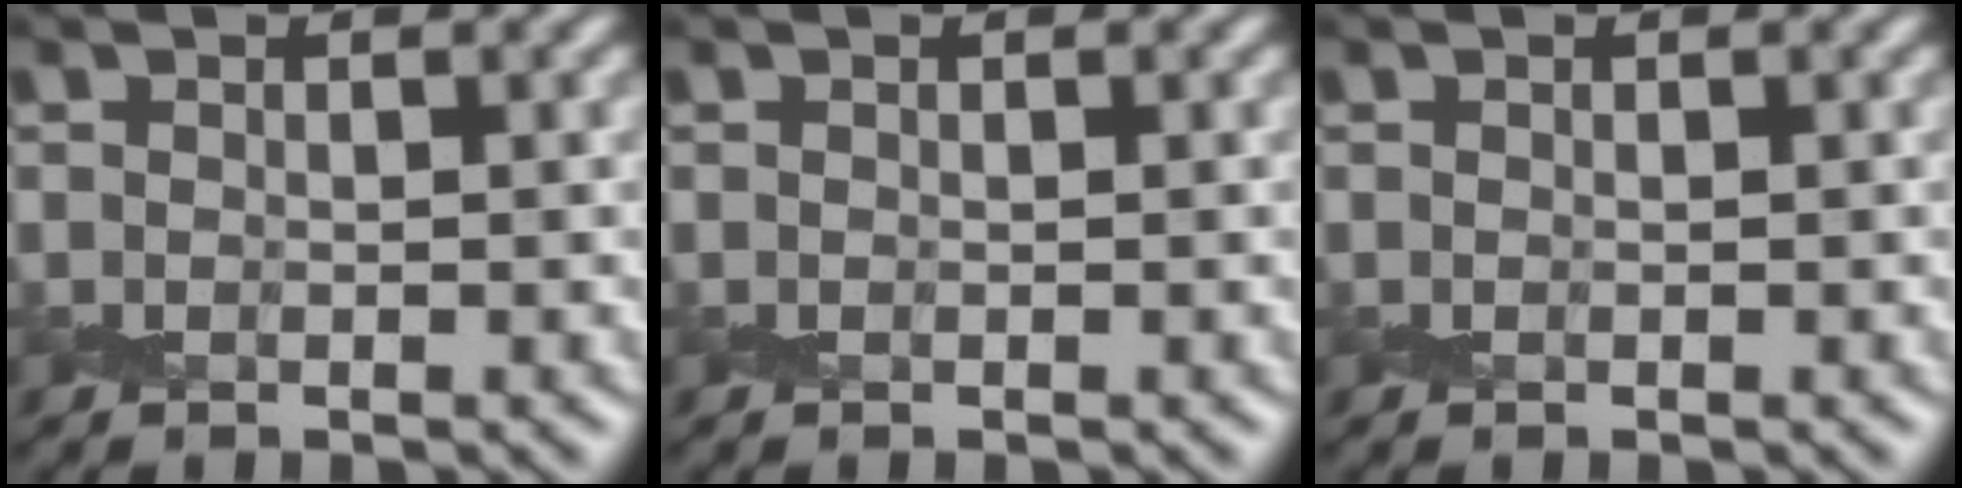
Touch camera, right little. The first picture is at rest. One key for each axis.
{"total": 0.0}
{"total": 0.0}